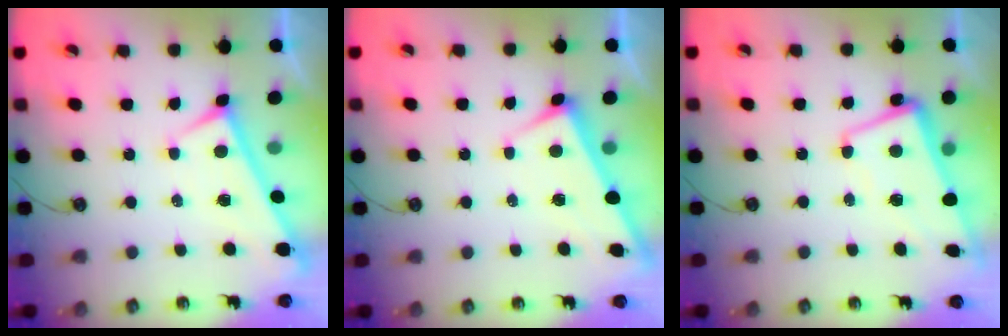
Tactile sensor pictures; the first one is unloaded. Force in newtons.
{"total": 2.7, "press": 2.7, "slide": 0.2}
{"total": 1.1, "press": 0.6, "slide": 0.9}